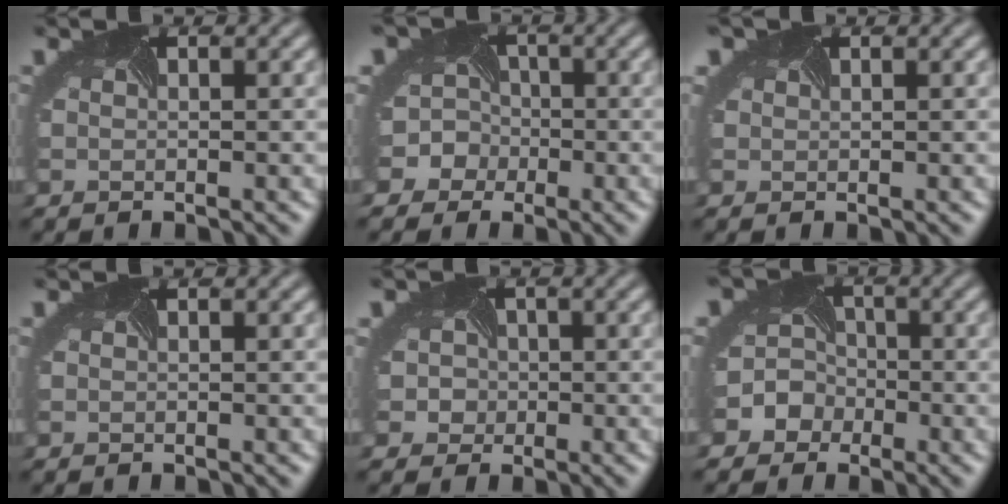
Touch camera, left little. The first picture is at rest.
{"total": 8.0, "force": [-2.1, 7.6, 1.8], "torque": [-0.051, 0.015, -0.078]}
{"total": 1.6, "force": [0.8, 1.2, 0.7], "torque": [-0.005, 0.016, -0.004]}
{"total": 0.0}
{"total": 3.3, "force": [-0.2, 3.2, 0.3], "torque": [0.004, 0.020, -0.026]}
{"total": 6.6, "force": [-2.0, 6.1, 1.4], "torque": [-0.027, 0.015, -0.070]}